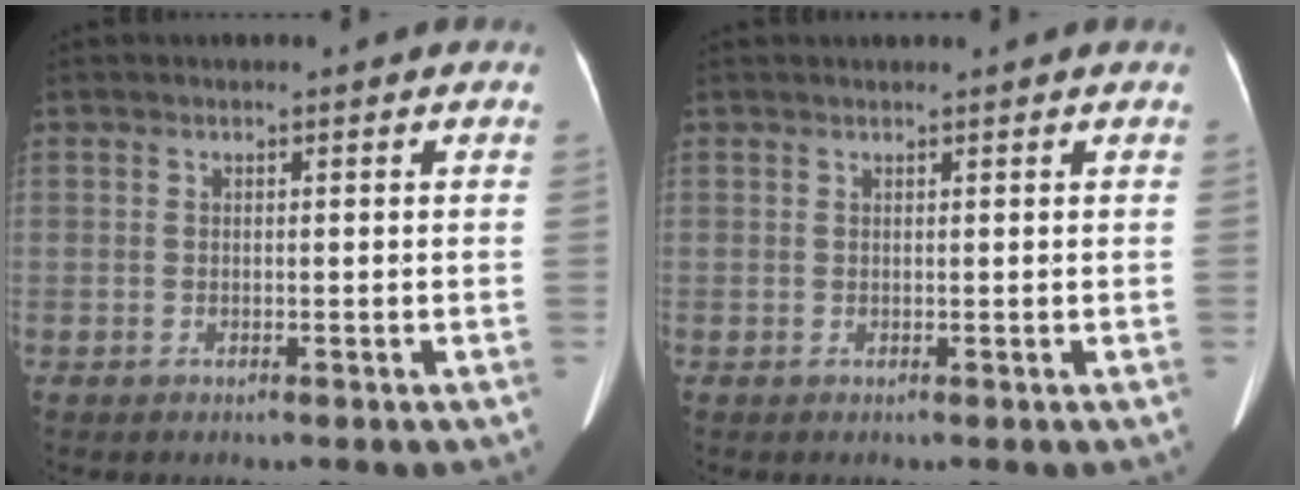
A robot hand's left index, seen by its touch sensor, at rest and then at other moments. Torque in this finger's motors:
{"motor_torque": [0.45, -0.52, -0.01, 0.04]}